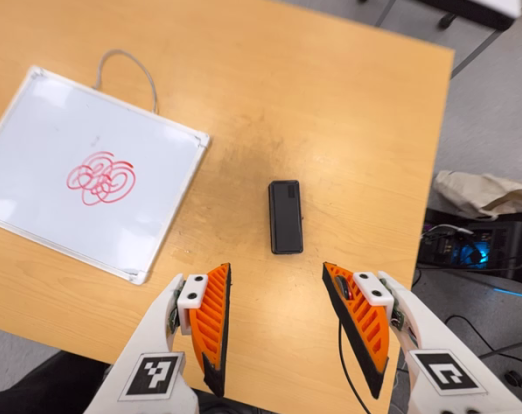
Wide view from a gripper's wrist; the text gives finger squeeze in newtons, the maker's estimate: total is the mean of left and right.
{"total": 0.0}